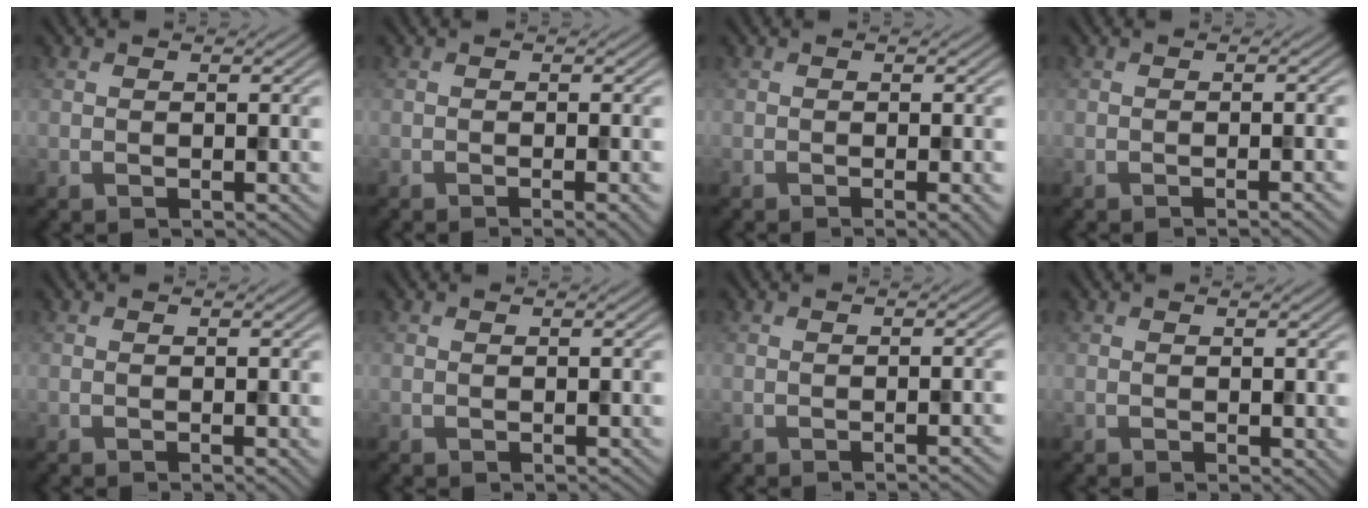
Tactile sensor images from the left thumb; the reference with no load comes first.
{"total": 1.7, "force": [-0.7, 0.4, 1.6], "torque": [-0.017, 0.004, -0.014]}
{"total": 1.4, "force": [-0.5, 0.3, 1.3], "torque": [-0.015, 0.003, -0.010]}
{"total": 1.4, "force": [-0.6, 0.4, 1.2], "torque": [-0.009, 0.006, -0.013]}
{"total": 0.0}
{"total": 0.0}
{"total": 0.7, "force": [-0.3, 0.2, 0.6], "torque": [0.000, 0.007, -0.008]}
{"total": 0.9, "force": [0.1, 0.5, 0.7], "torque": [-0.006, -0.003, 0.002]}